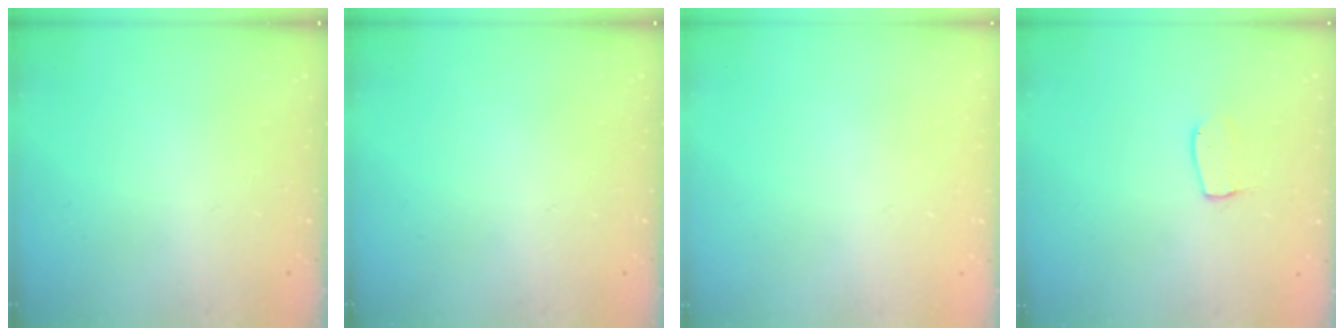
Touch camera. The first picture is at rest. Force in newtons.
{"total": 0.0}
{"total": 0.0}
{"total": 6.5, "press": 6.5, "slide": 0.5}